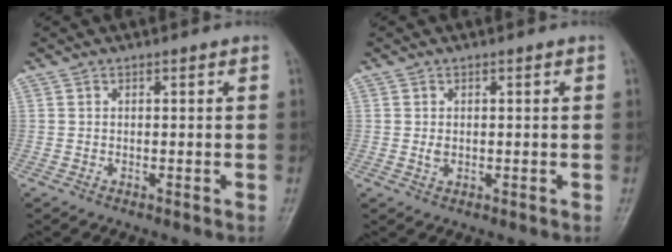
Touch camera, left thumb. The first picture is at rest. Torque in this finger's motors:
{"motor_torque": [-0.03, 0.09, 0.03, 0.10, 0.05]}